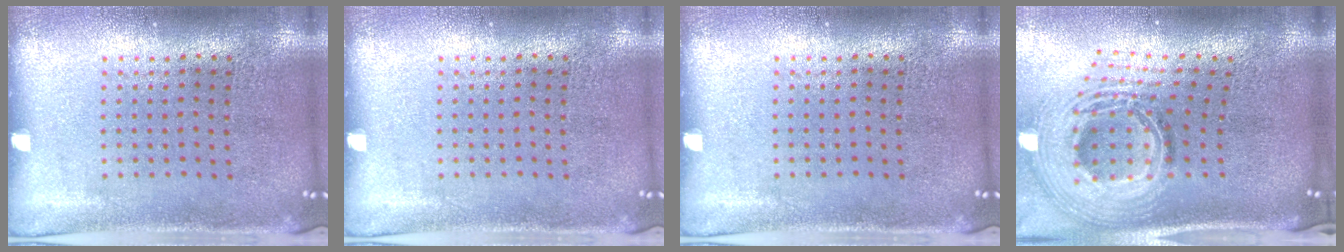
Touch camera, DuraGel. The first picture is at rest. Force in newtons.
{"total": 0.0}
{"total": 0.0}
{"total": 2.8, "press": 2.0, "slide": 2.0}